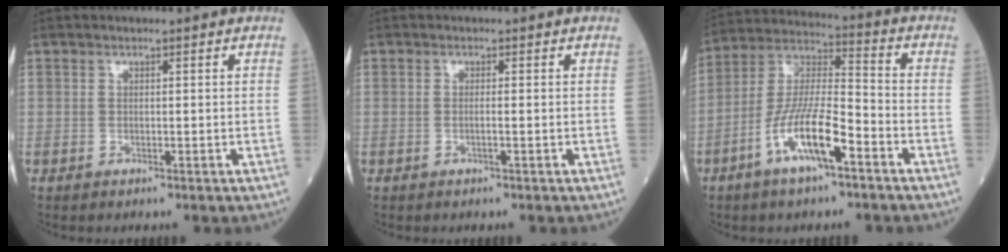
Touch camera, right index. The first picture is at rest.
{"total": 1.0, "force": [-0.2, -0.1, 1.0], "torque": [-0.021, 0.000, -0.005]}
{"total": 12.5, "force": [-5.9, 2.5, 10.7], "torque": [-0.215, -0.001, -0.113]}